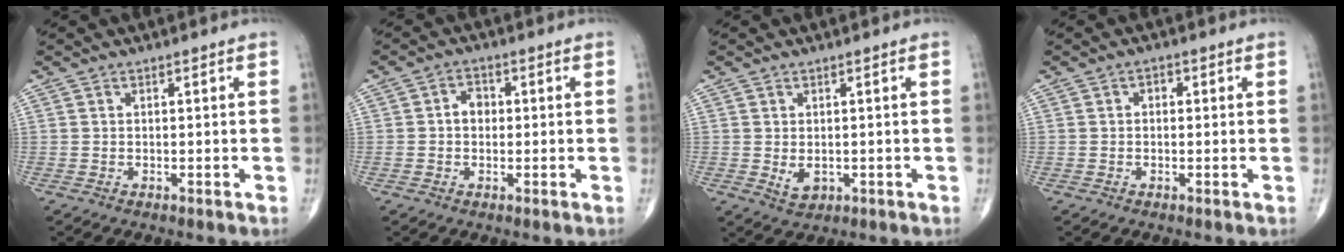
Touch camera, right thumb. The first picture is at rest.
{"total": 3.2, "force": [0.0, 2.5, 1.9], "torque": [-0.022, 0.012, -0.004]}
{"total": 2.7, "force": [-0.3, 1.9, 1.9], "torque": [-0.024, -0.005, 0.005]}
{"total": 1.5, "force": [0.2, 1.0, 1.0], "torque": [-0.005, 0.007, -0.001]}